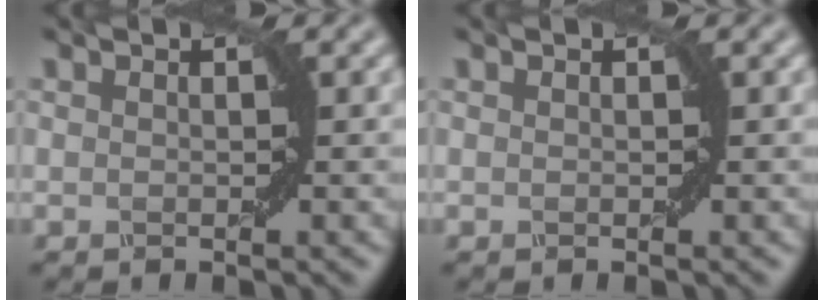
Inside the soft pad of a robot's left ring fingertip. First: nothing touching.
{"total": 0.0}